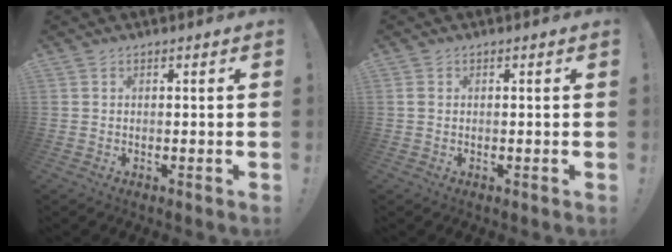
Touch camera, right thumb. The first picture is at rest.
{"total": 1.1, "force": [0.1, 0.8, 0.7], "torque": [-0.013, 0.003, 0.003]}